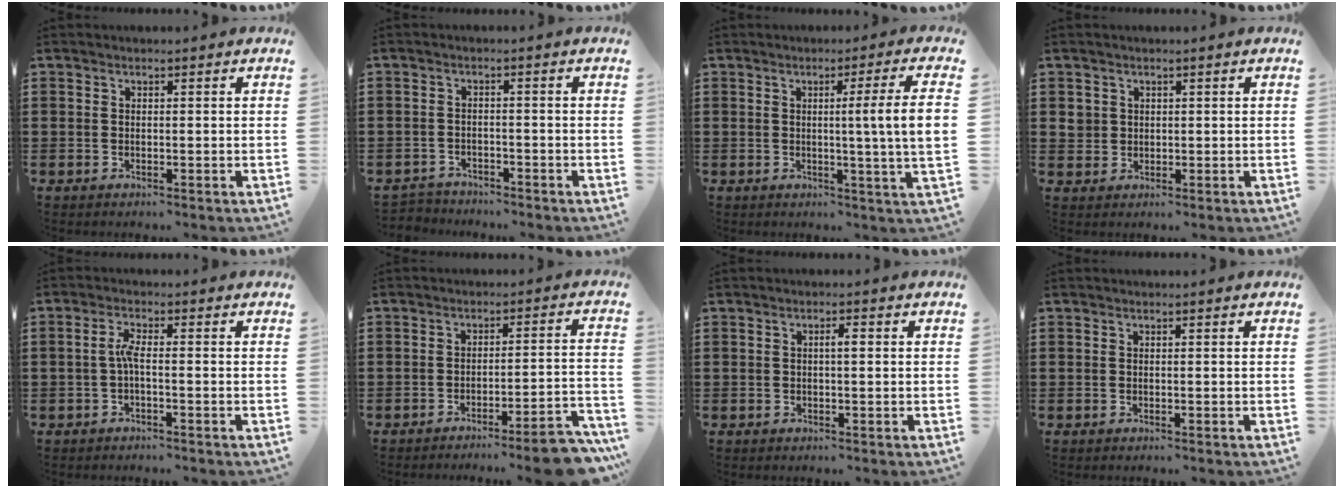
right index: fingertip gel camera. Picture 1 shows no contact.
{"total": 2.1, "force": [-2.0, 0.4, -0.3], "torque": [-0.002, 0.002, -0.046]}
{"total": 7.3, "force": [0.8, -1.1, 7.2], "torque": [-0.114, -0.015, 0.004]}
{"total": 1.9, "force": [0.7, 1.7, 0.4], "torque": [-0.016, 0.007, 0.014]}
{"total": 2.7, "force": [-0.6, 0.5, 2.6], "torque": [-0.058, -0.001, -0.015]}
{"total": 5.7, "force": [-5.0, -0.2, 2.9], "torque": [-0.042, -0.004, -0.093]}
{"total": 1.5, "force": [0.1, 0.3, 1.4], "torque": [-0.026, 0.003, 0.000]}
{"total": 0.0}